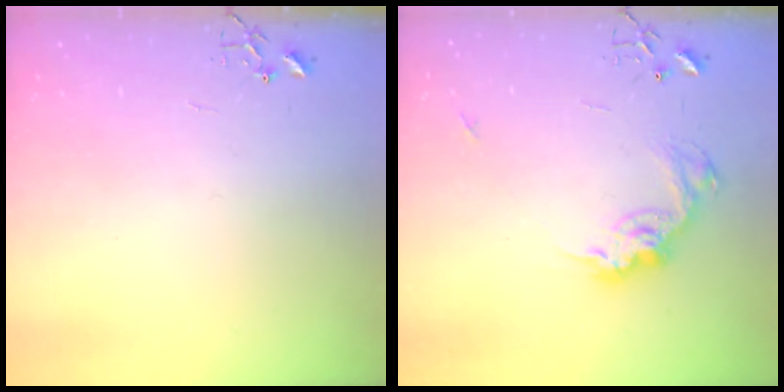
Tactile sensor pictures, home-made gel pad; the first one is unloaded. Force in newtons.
{"total": 14.4, "press": 14.3, "slide": 1.1}